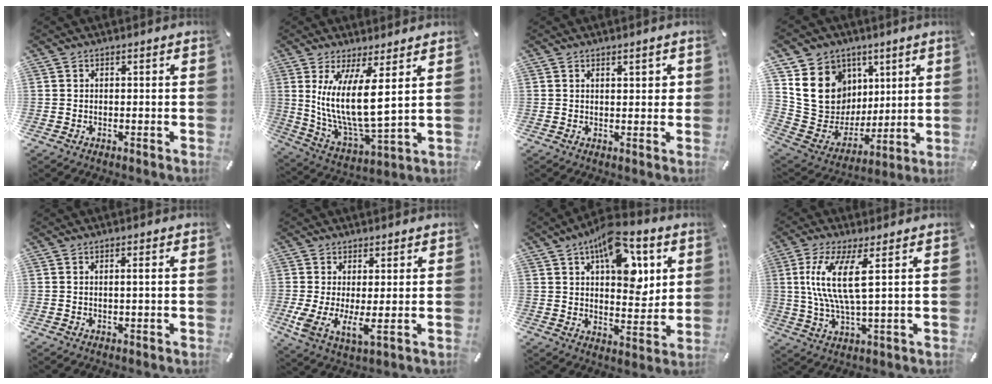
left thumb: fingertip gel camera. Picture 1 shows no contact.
{"total": 13.8, "force": [4.4, 4.1, 12.5], "torque": [-0.269, -0.030, 0.076]}
{"total": 1.7, "force": [0.9, 0.9, 1.2], "torque": [-0.025, 0.004, 0.015]}
{"total": 17.2, "force": [6.0, 14.9, 6.2], "torque": [-0.100, -0.035, 0.129]}
{"total": 1.2, "force": [0.3, 0.0, 1.1], "torque": [-0.022, 0.001, 0.003]}
{"total": 5.6, "force": [0.3, 1.8, 5.3], "torque": [-0.128, -0.036, 0.003]}
{"total": 15.2, "force": [7.1, 8.0, 10.8], "torque": [-0.144, -0.031, 0.121]}
{"total": 11.3, "force": [2.7, 2.4, 10.7], "torque": [-0.230, -0.008, 0.040]}